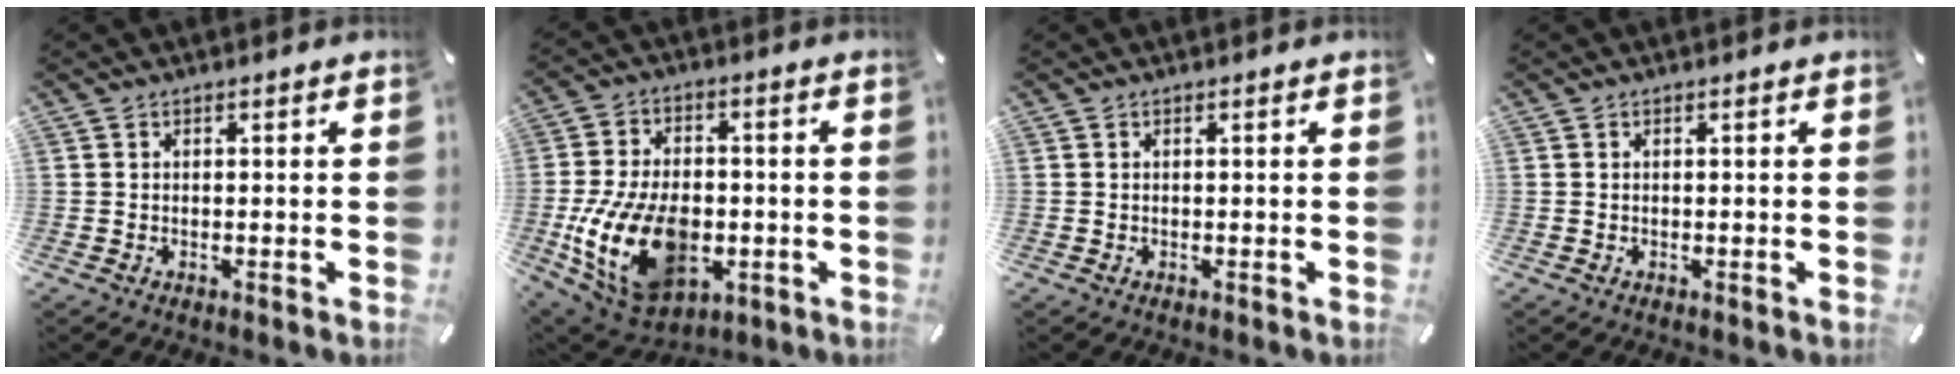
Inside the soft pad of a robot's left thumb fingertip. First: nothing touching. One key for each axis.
{"total": 19.0, "fx": -3.9, "fy": 12.6, "fz": 13.6, "tx": -0.286, "ty": 0.005, "tz": -0.059}
{"total": 0.0}
{"total": 0.0}